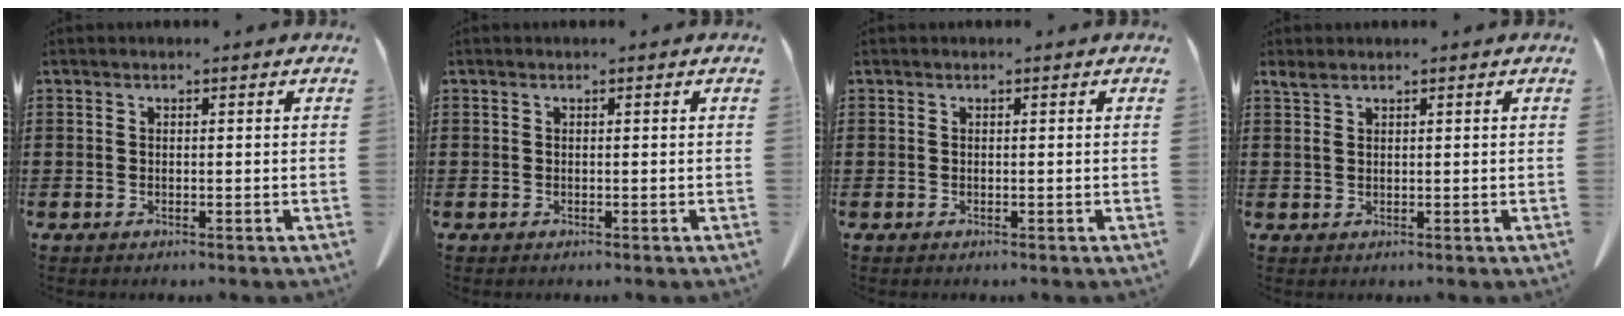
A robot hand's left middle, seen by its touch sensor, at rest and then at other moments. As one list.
[{"total": 0.0}, {"total": 0.0}, {"total": 1.5, "force": [1.0, 0.5, 0.9], "torque": [-0.024, 0.001, 0.020]}]